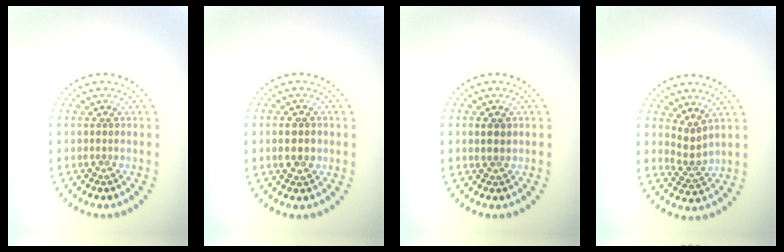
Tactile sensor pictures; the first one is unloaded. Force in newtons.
{"total": 2.2, "press": 2.2, "slide": 0.2}
{"total": 1.5, "press": 1.4, "slide": 0.4}
{"total": 2.0, "press": 1.4, "slide": 1.4}